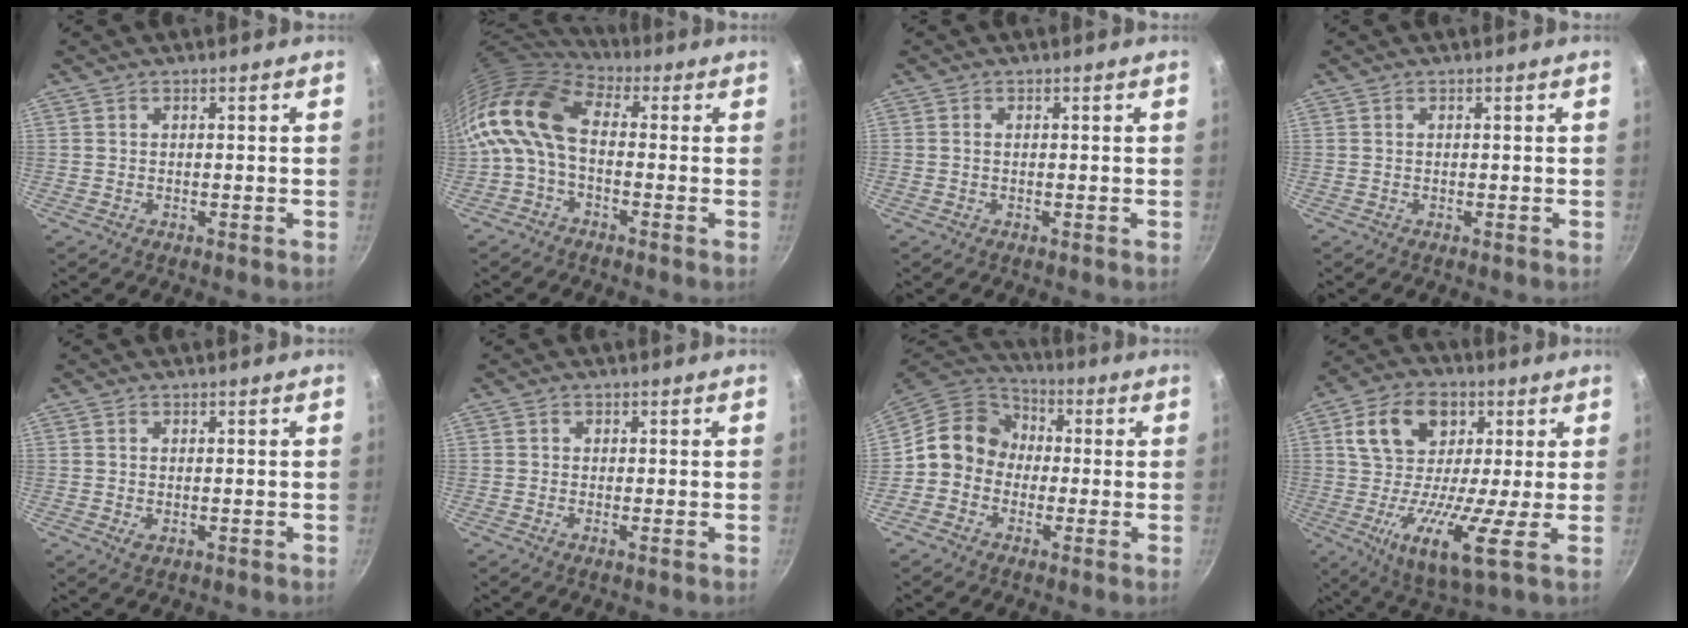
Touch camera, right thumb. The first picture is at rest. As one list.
[{"total": 11.8, "force": [-0.7, 7.1, 9.4], "torque": [-0.178, 0.027, -0.033]}, {"total": 0.5, "force": [0.1, 0.4, 0.4], "torque": [-0.007, 0.003, 0.000]}, {"total": 0.0}, {"total": 1.2, "force": [0.0, 0.7, 1.0], "torque": [-0.018, -0.002, 0.000]}, {"total": 0.7, "force": [-0.1, 0.4, 0.5], "torque": [-0.013, 0.001, -0.007]}, {"total": 11.0, "force": [-0.4, 9.9, 4.8], "torque": [-0.045, 0.033, -0.029]}, {"total": 17.3, "force": [1.3, 9.1, 14.7], "torque": [-0.237, 0.001, 0.000]}]